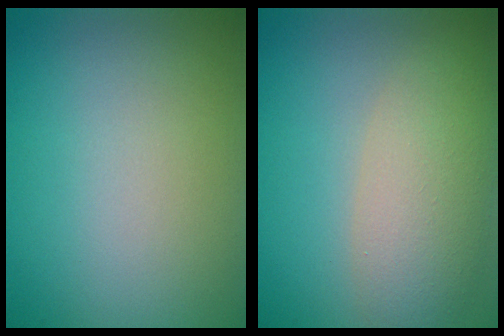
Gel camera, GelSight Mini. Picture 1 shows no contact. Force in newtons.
{"total": 4.9, "press": 4.9, "slide": 0.5}